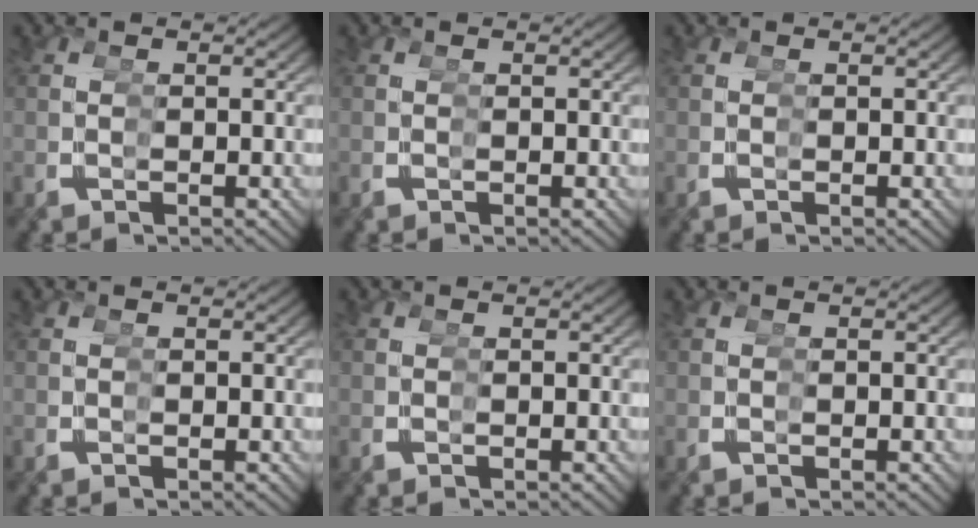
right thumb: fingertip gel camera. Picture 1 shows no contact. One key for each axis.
{"total": 0.0}
{"total": 0.0}
{"total": 0.0}
{"total": 0.0}
{"total": 0.0}